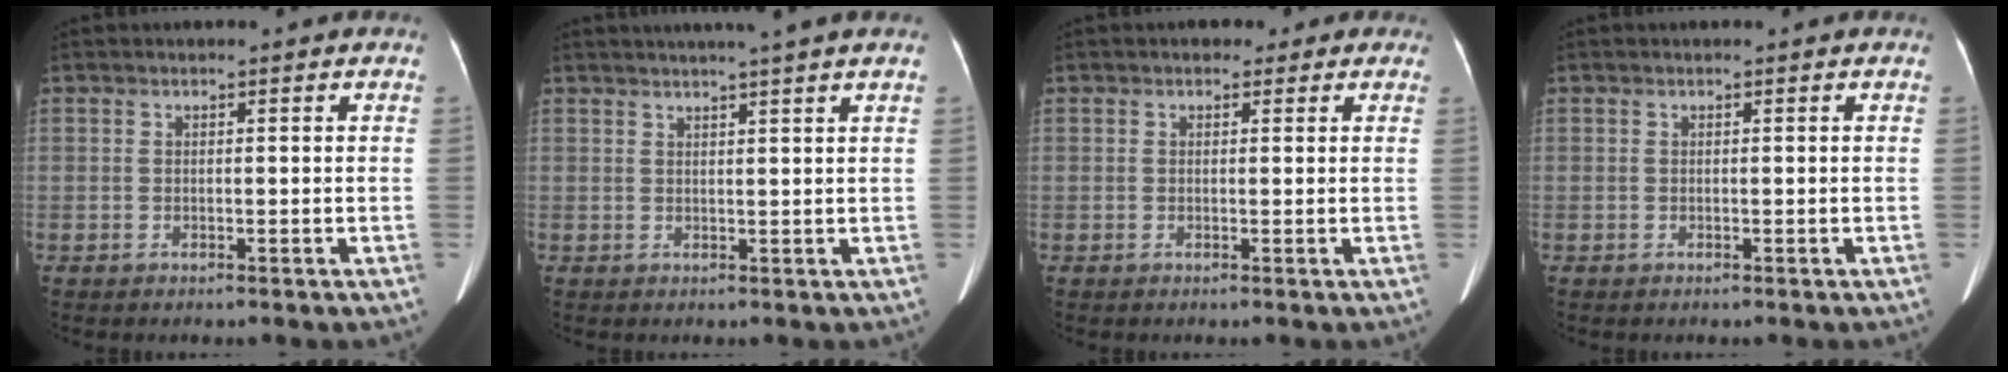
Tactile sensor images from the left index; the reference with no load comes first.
{"total": 5.7, "force": [4.7, -1.3, 3.1], "torque": [-0.039, 0.016, 0.058]}
{"total": 2.3, "force": [1.4, 1.7, 0.9], "torque": [-0.007, 0.012, 0.012]}
{"total": 0.0}